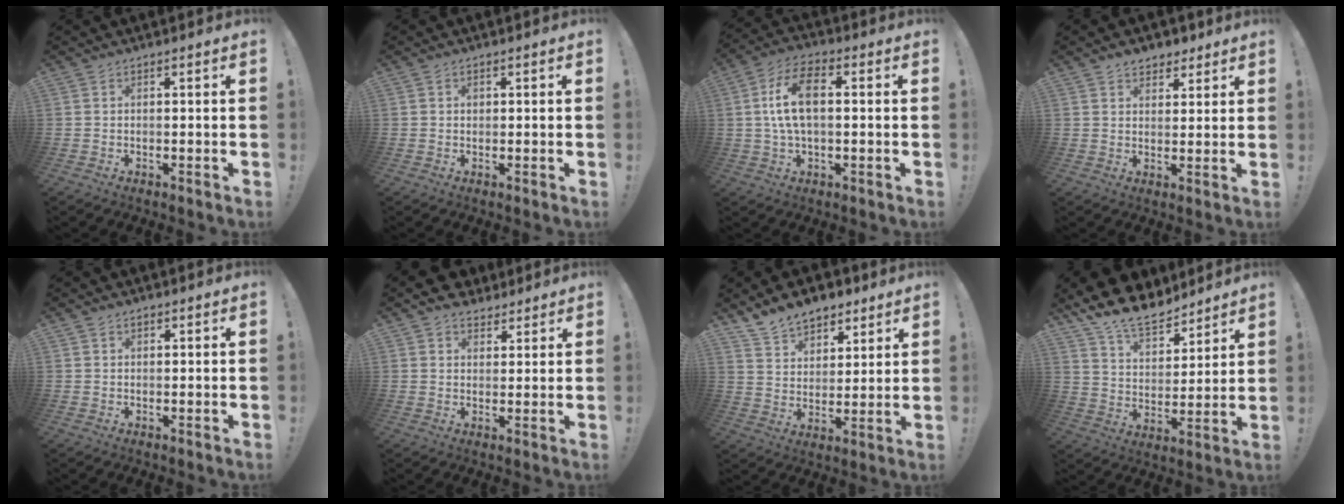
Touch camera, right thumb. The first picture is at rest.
{"total": 0.9, "force": [0.1, 0.8, 0.4], "torque": [-0.009, 0.003, 0.002]}
{"total": 11.4, "force": [1.3, 5.9, 9.7], "torque": [-0.184, 0.010, 0.024]}
{"total": 5.1, "force": [3.6, 3.4, 1.0], "torque": [-0.004, -0.021, 0.066]}
{"total": 1.1, "force": [0.9, 0.6, 0.2], "torque": [0.001, -0.002, 0.016]}
{"total": 5.8, "force": [4.2, 3.8, 1.3], "torque": [-0.015, -0.024, 0.080]}
{"total": 10.9, "force": [8.6, 6.0, 2.9], "torque": [-0.055, -0.059, 0.167]}
{"total": 13.7, "force": [11.5, 5.7, 4.8], "torque": [-0.092, -0.088, 0.213]}